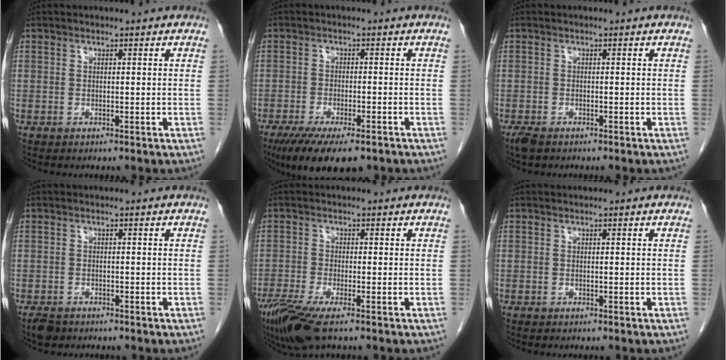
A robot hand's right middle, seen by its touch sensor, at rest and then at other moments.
{"total": 11.4, "force": [-8.1, 3.2, 7.5], "torque": [-0.118, -0.019, -0.124]}
{"total": 2.6, "force": [-1.8, 1.1, 1.5], "torque": [-0.035, -0.007, -0.030]}
{"total": 2.6, "force": [-2.0, 1.3, 1.0], "torque": [-0.021, -0.002, -0.030]}
{"total": 7.4, "force": [-4.8, 1.2, 5.5], "torque": [-0.103, -0.019, -0.091]}
{"total": 0.0}